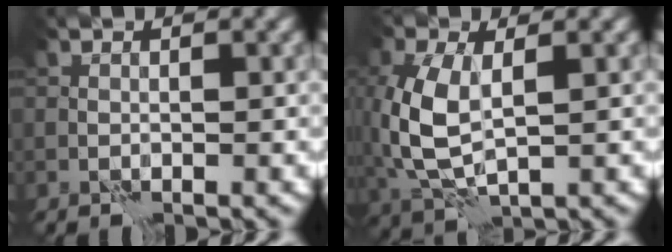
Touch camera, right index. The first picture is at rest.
{"total": 6.9, "force": [0.5, 3.6, 5.8], "torque": [-0.151, -0.003, 0.014]}